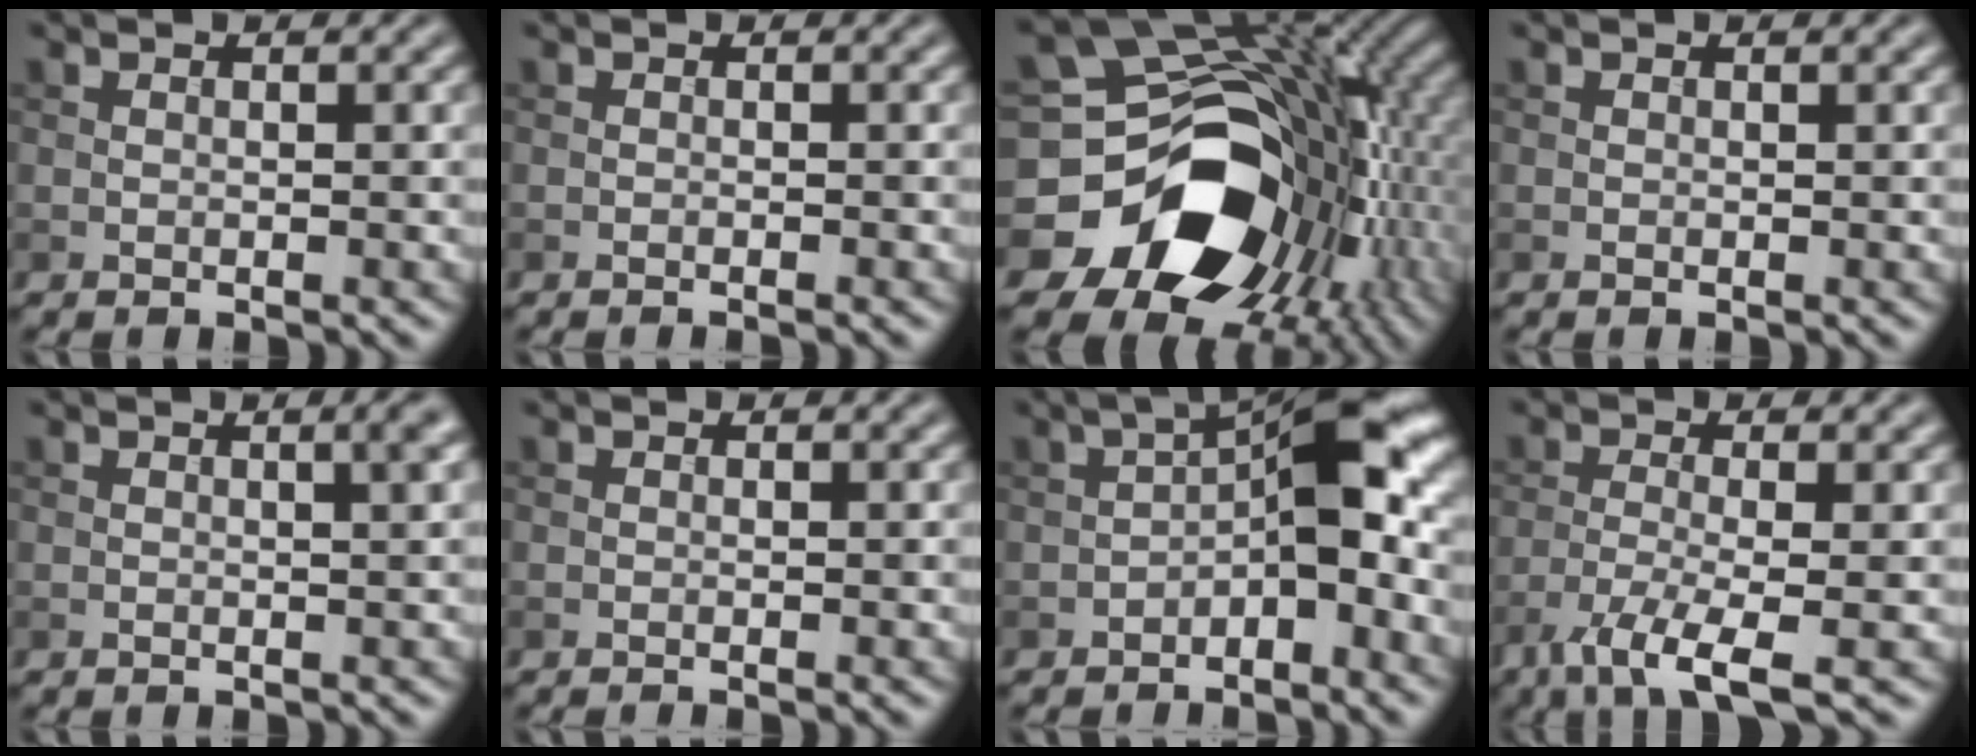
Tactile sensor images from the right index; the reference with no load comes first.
{"total": 0.7, "force": [-0.5, 0.1, 0.5], "torque": [-0.004, 0.000, -0.011]}
{"total": 16.9, "force": [-5.1, 12.3, 10.5], "torque": [-0.179, -0.033, -0.071]}
{"total": 0.0}
{"total": 2.3, "force": [0.5, 0.6, 2.2], "torque": [-0.021, 0.006, 0.001]}
{"total": 0.6, "force": [-0.2, 0.2, 0.5], "torque": [-0.005, -0.004, -0.006]}
{"total": 7.4, "force": [-1.3, 2.8, 6.7], "torque": [-0.089, 0.027, -0.033]}
{"total": 5.0, "force": [-3.0, 1.0, 4.0], "torque": [-0.075, -0.007, -0.062]}